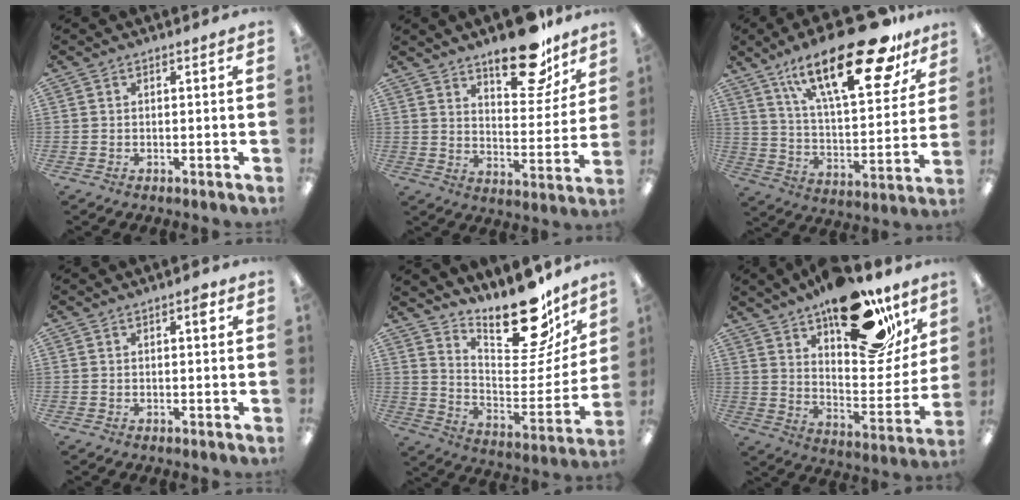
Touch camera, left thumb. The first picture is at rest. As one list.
[{"total": 16.8, "force": [12.2, 6.8, 9.5], "torque": [-0.113, -0.076, 0.201]}, {"total": 28.8, "force": [18.2, 10.2, 19.8], "torque": [-0.305, -0.104, 0.299]}, {"total": 2.4, "force": [1.2, 0.8, 1.9], "torque": [-0.016, -0.005, 0.013]}, {"total": 20.9, "force": [17.5, 6.6, 9.3], "torque": [-0.118, -0.141, 0.294]}, {"total": 24.6, "force": [16.8, 10.4, 14.5], "torque": [-0.193, -0.105, 0.281]}]